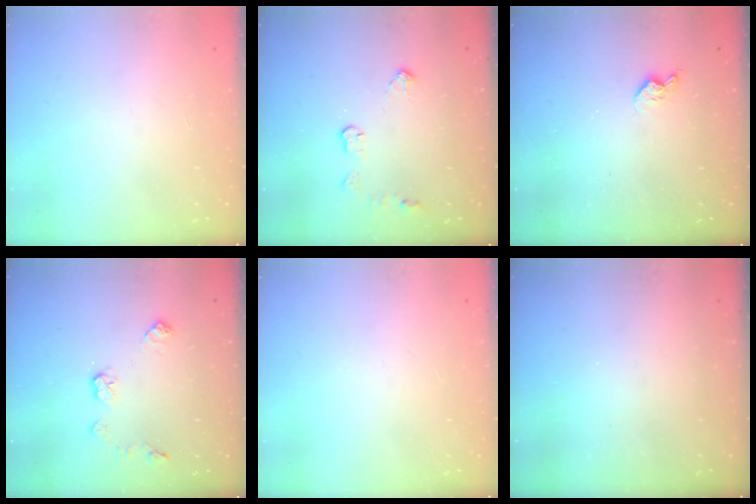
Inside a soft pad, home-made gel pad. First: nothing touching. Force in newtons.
{"total": 5.6, "press": 5.5, "slide": 0.7}
{"total": 4.9, "press": 4.9, "slide": 0.6}
{"total": 7.3, "press": 7.3, "slide": 0.2}
{"total": 0.0}
{"total": 0.0}